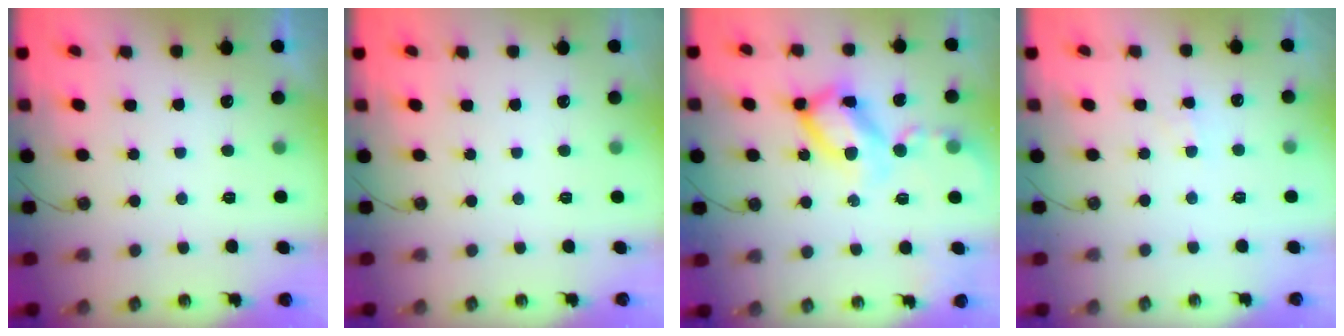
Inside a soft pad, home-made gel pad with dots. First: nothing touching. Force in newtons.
{"total": 1.2, "press": 1.1, "slide": 0.3}
{"total": 16.2, "press": 16.0, "slide": 2.6}
{"total": 3.3, "press": 3.3, "slide": 0.5}